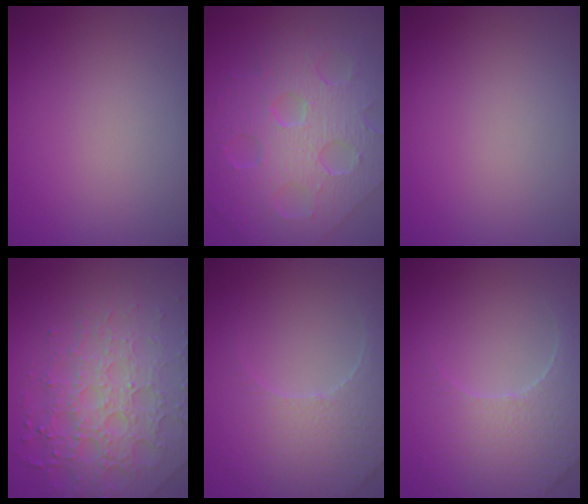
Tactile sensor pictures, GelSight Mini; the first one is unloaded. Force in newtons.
{"total": 9.3, "press": 6.5, "slide": 6.6}
{"total": 0.0}
{"total": 7.5, "press": 5.3, "slide": 5.3}
{"total": 3.7, "press": 3.6, "slide": 1.0}
{"total": 4.3, "press": 4.2, "slide": 1.2}